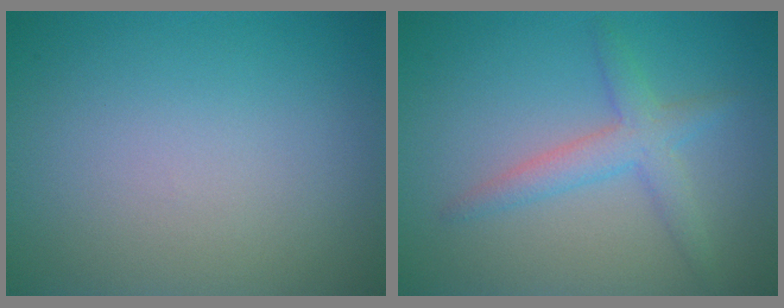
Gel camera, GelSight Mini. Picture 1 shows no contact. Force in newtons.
{"total": 2.9, "press": 2.9, "slide": 0.1}